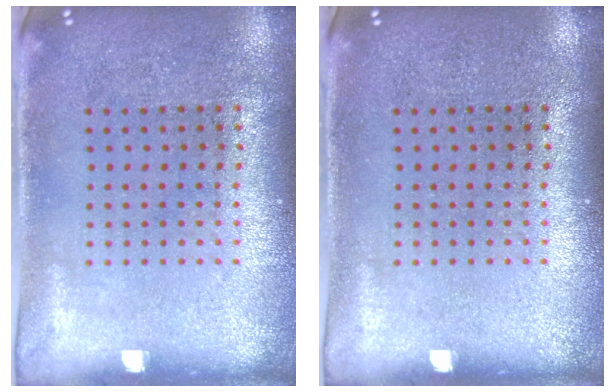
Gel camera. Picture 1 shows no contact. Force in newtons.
{"total": 0.0}